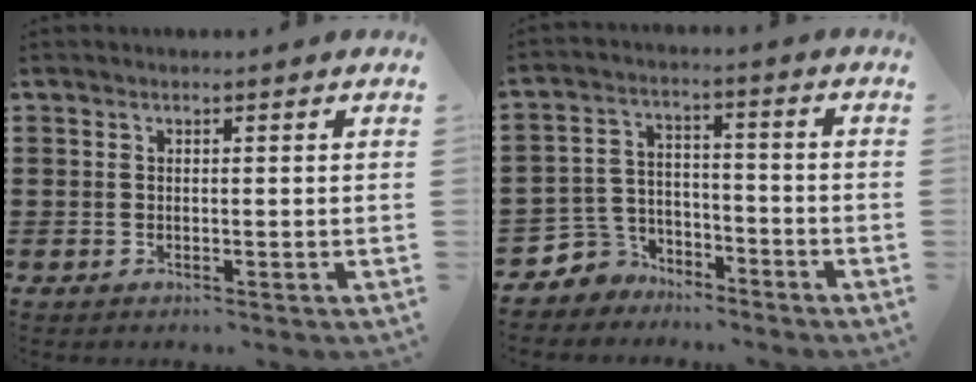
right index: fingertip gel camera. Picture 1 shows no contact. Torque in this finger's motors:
{"motor_torque": [-0.49, 1.51, 0.05, -0.07]}